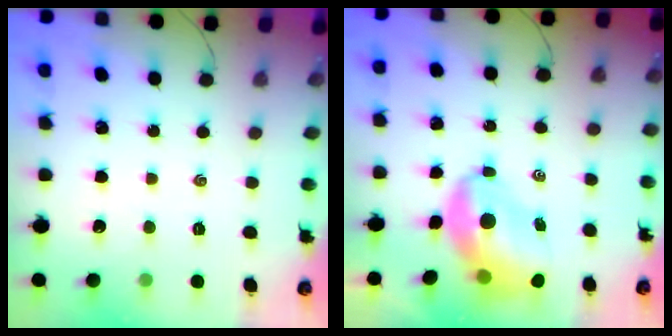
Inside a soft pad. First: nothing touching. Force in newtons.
{"total": 8.9, "press": 8.5, "slide": 2.6}